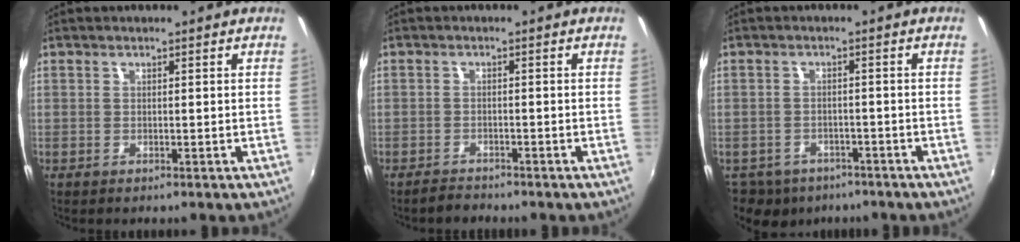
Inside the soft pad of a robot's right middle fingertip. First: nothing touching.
{"total": 1.9, "force": [-1.8, 0.5, 0.1], "torque": [-0.011, 0.002, -0.032]}
{"total": 9.0, "force": [-6.1, 5.9, 3.0], "torque": [-0.081, -0.007, -0.084]}